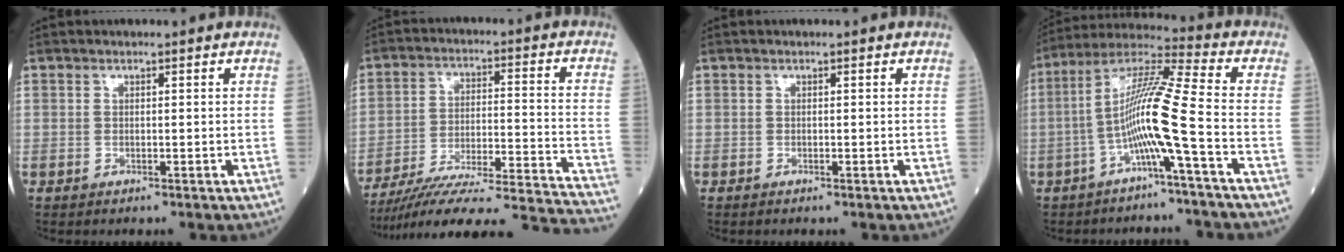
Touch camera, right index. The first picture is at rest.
{"total": 26.8, "force": [-24.6, -0.7, 10.5], "torque": [-0.097, -0.026, -0.346]}
{"total": 0.0}
{"total": 10.7, "force": [-3.3, -1.6, 10.0], "torque": [-0.198, 0.017, -0.067]}